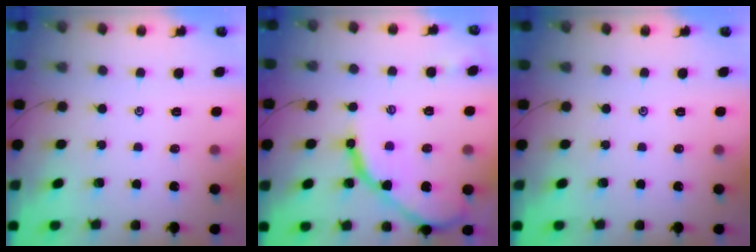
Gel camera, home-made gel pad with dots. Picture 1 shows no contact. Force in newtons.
{"total": 13.7, "press": 13.7, "slide": 1.1}
{"total": 0.0}